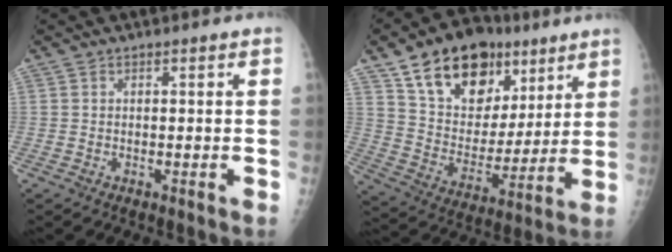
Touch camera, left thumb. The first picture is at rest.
{"total": 21.7, "force": [12.4, 13.7, 11.3], "torque": [-0.142, -0.037, 0.214]}